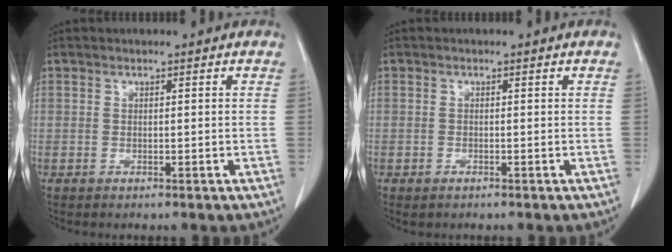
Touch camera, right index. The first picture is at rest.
{"total": 0.7, "force": [-0.5, 0.3, 0.3], "torque": [-0.008, 0.000, -0.006]}